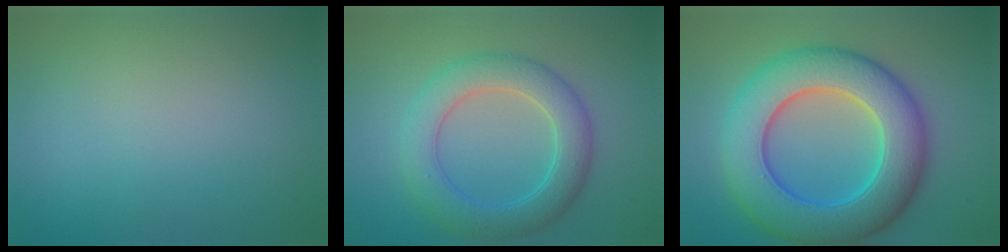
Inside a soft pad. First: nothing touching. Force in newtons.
{"total": 5.6, "press": 5.6, "slide": 0.4}
{"total": 11.3, "press": 11.3, "slide": 0.2}